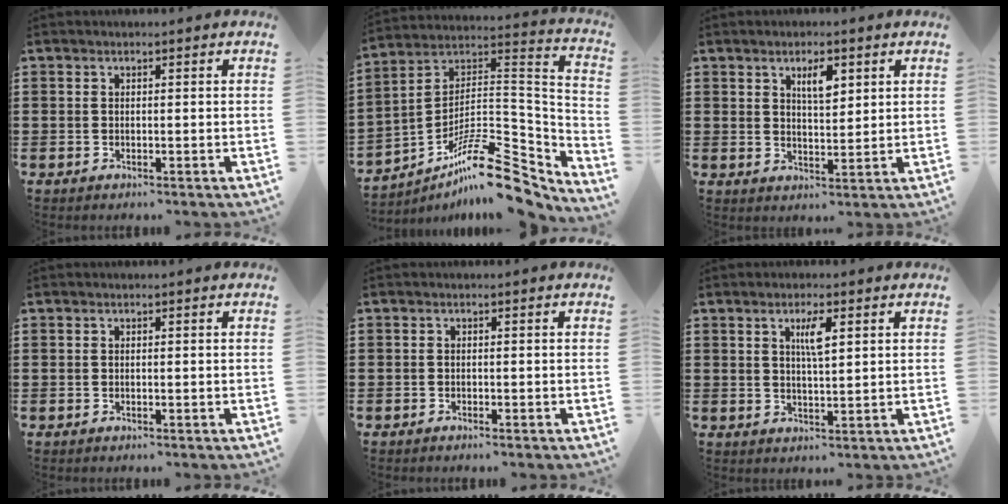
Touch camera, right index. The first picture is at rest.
{"total": 15.1, "force": [-11.1, 3.9, 9.5], "torque": [-0.147, 0.037, -0.200]}
{"total": 3.8, "force": [2.0, 1.3, 2.9], "torque": [-0.047, 0.001, 0.030]}
{"total": 0.0}
{"total": 0.7, "force": [-0.7, 0.0, 0.1], "torque": [-0.002, -0.003, -0.014]}
{"total": 3.6, "force": [1.4, 0.8, 3.3], "torque": [-0.061, 0.004, 0.018]}